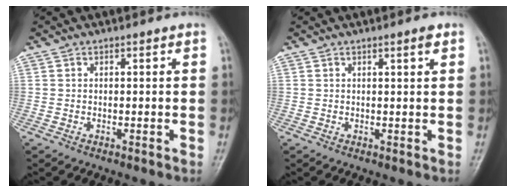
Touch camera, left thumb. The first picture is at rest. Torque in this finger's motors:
{"motor_torque": [-0.08, 0.04, 0.05, 0.06, 0.03]}